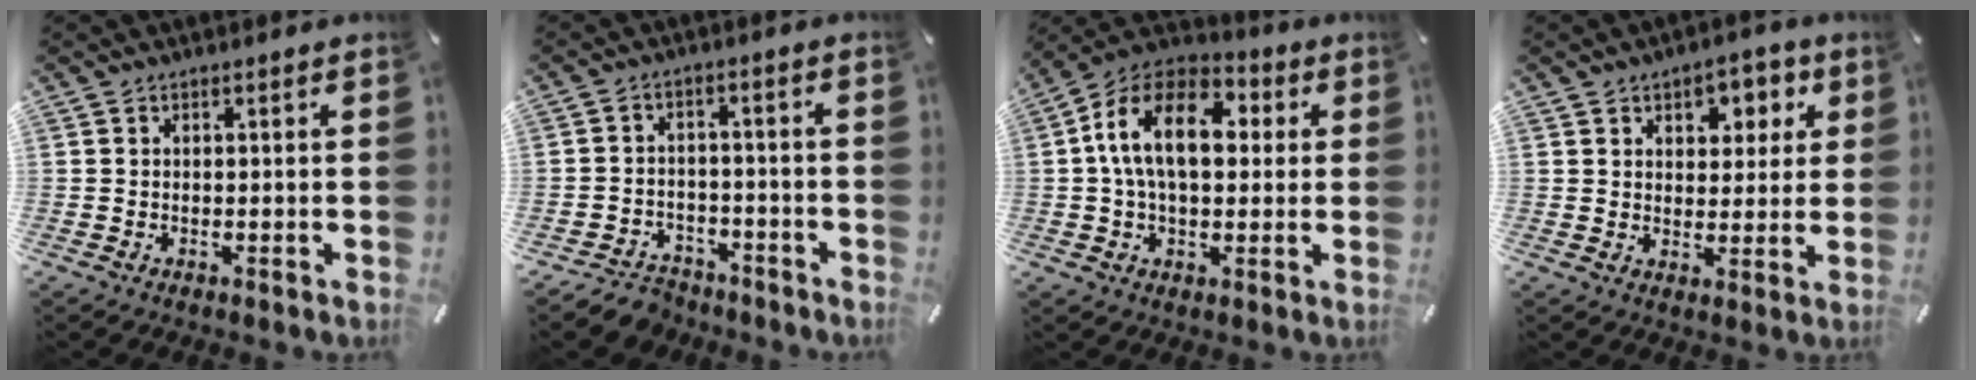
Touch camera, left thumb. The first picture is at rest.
{"total": 5.2, "force": [-4.1, 3.0, 1.2], "torque": [-0.027, 0.019, -0.081]}
{"total": 15.4, "force": [2.4, 9.6, 11.8], "torque": [-0.239, 0.006, 0.038]}
{"total": 6.3, "force": [2.8, 4.9, 2.6], "torque": [-0.012, -0.013, 0.039]}